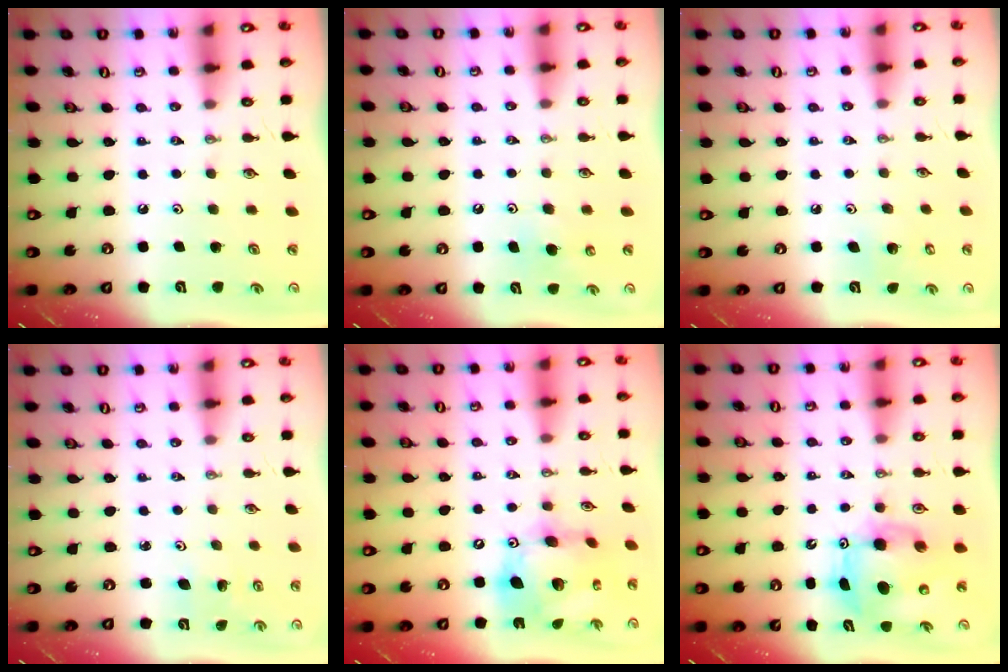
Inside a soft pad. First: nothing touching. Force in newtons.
{"total": 6.2, "press": 6.2, "slide": 0.5}
{"total": 5.2, "press": 5.2, "slide": 0.3}
{"total": 2.5, "press": 2.5, "slide": 0.2}
{"total": 17.5, "press": 17.4, "slide": 1.9}
{"total": 8.6, "press": 8.5, "slide": 1.5}